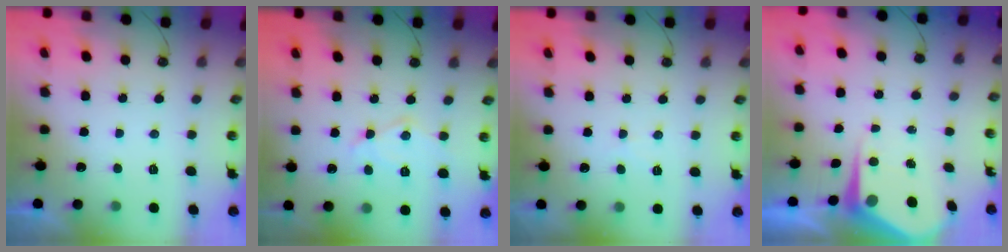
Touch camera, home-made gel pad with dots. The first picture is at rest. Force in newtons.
{"total": 10.9, "press": 10.9, "slide": 0.7}
{"total": 4.8, "press": 4.7, "slide": 0.8}
{"total": 6.8, "press": 6.7, "slide": 0.6}